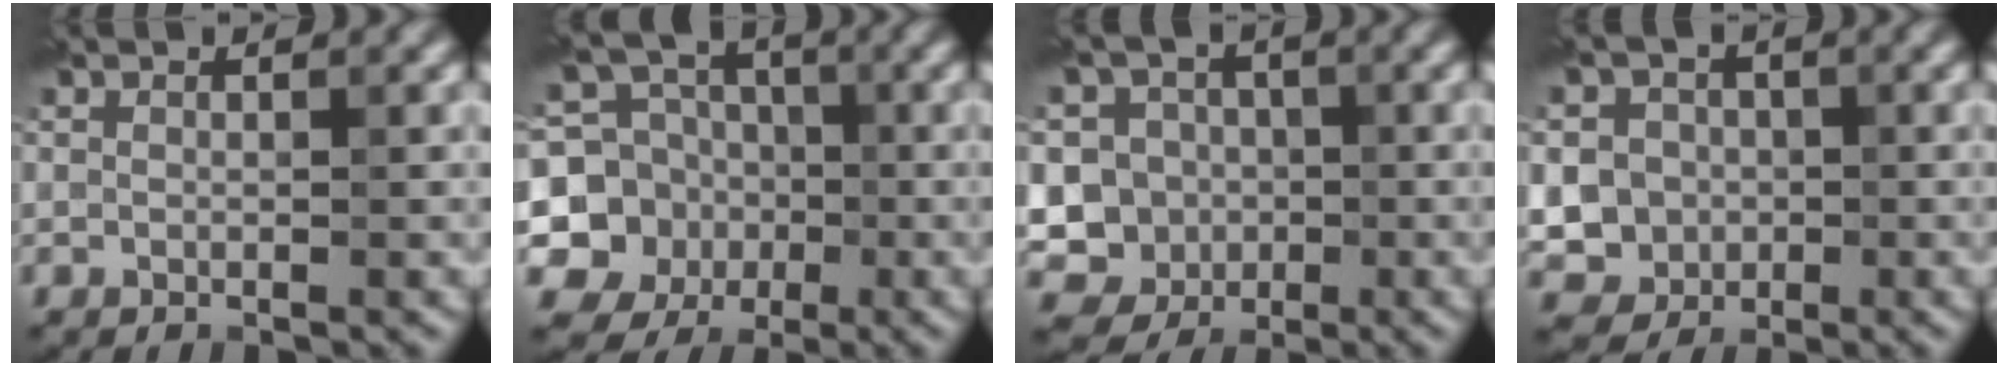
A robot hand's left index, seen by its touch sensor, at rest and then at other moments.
{"total": 8.8, "force": [-1.3, 8.3, 2.8], "torque": [-0.062, 0.007, -0.049]}
{"total": 8.7, "force": [-1.1, 8.3, 2.4], "torque": [-0.046, 0.029, -0.058]}
{"total": 7.8, "force": [-0.6, 7.4, 2.4], "torque": [-0.048, 0.013, -0.032]}